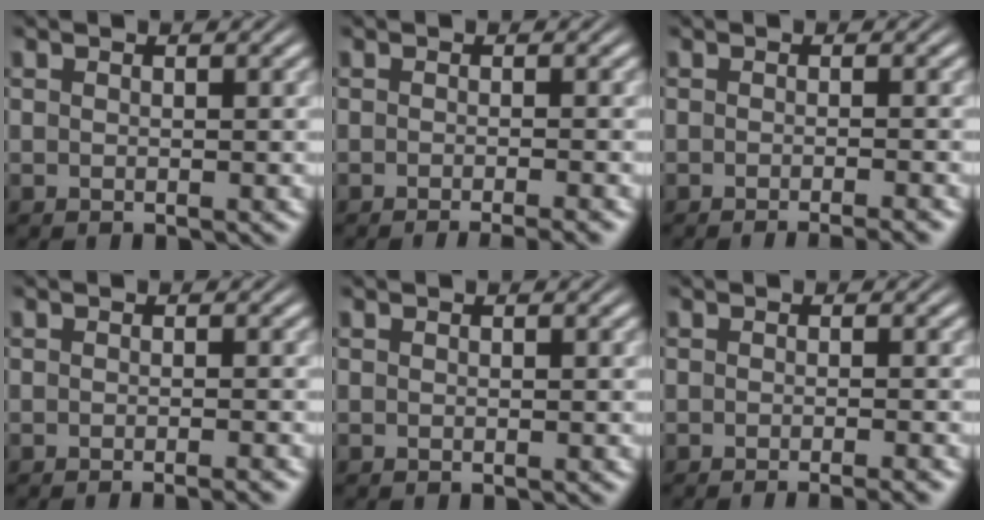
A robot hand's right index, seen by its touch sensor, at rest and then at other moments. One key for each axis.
{"total": 3.0, "fx": -2.7, "fy": 0.2, "fz": 1.2, "tx": -0.009, "ty": -0.003, "tz": -0.043}
{"total": 2.7, "fx": -2.5, "fy": 0.0, "fz": 1.0, "tx": -0.007, "ty": -0.002, "tz": -0.040}
{"total": 1.6, "fx": -1.4, "fy": -0.2, "fz": 0.7, "tx": -0.005, "ty": 0.002, "tz": -0.025}
{"total": 0.0}
{"total": 2.4, "fx": -2.2, "fy": 0.0, "fz": 1.0, "tx": -0.008, "ty": 0.000, "tz": -0.036}